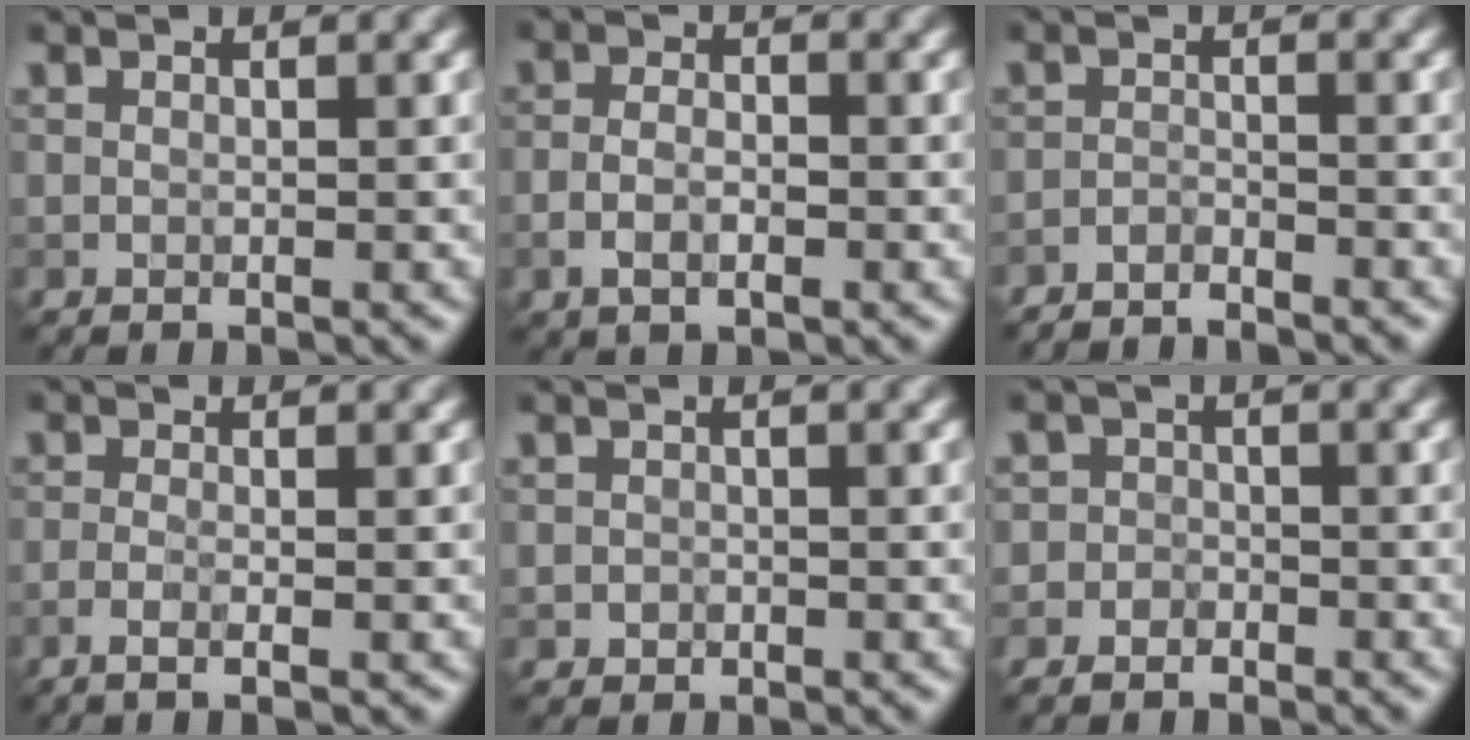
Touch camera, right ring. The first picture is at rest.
{"total": 2.5, "force": [-0.8, 1.3, 2.0], "torque": [-0.037, -0.002, -0.017]}
{"total": 2.3, "force": [-2.2, 0.3, 0.4], "torque": [-0.001, -0.003, -0.042]}
{"total": 1.9, "force": [-0.7, 0.6, 1.6], "torque": [-0.025, -0.005, -0.022]}
{"total": 0.7, "force": [-0.3, 0.6, 0.1], "torque": [0.004, -0.004, -0.006]}
{"total": 2.4, "force": [-1.4, 1.9, -0.3], "torque": [0.039, 0.011, -0.040]}